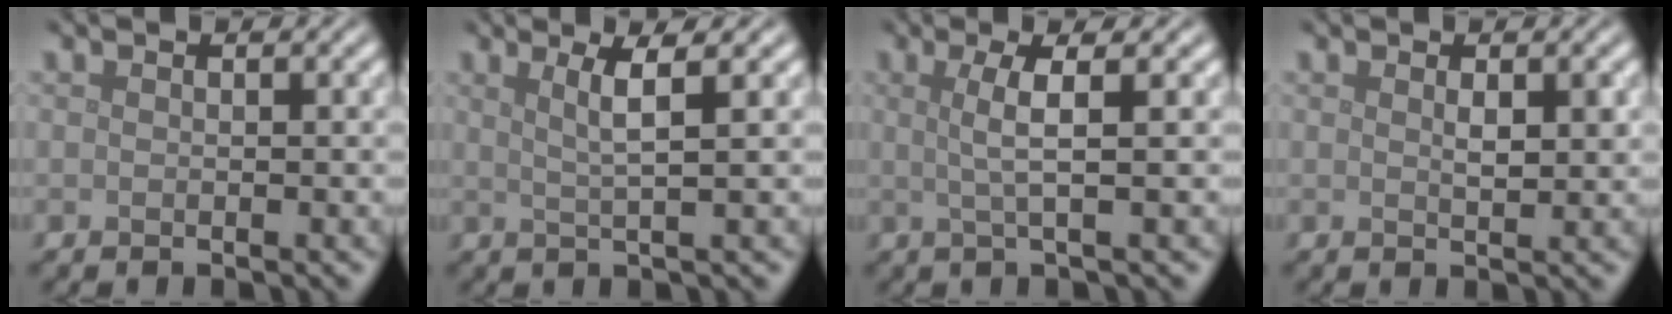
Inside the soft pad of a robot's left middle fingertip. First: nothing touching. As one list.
[{"total": 2.8, "force": [1.1, 0.5, 2.6], "torque": [-0.043, 0.002, 0.017]}, {"total": 3.0, "force": [0.6, 0.5, 2.9], "torque": [-0.054, 0.001, 0.007]}, {"total": 1.4, "force": [0.5, 0.4, 1.3], "torque": [-0.022, -0.003, 0.009]}]